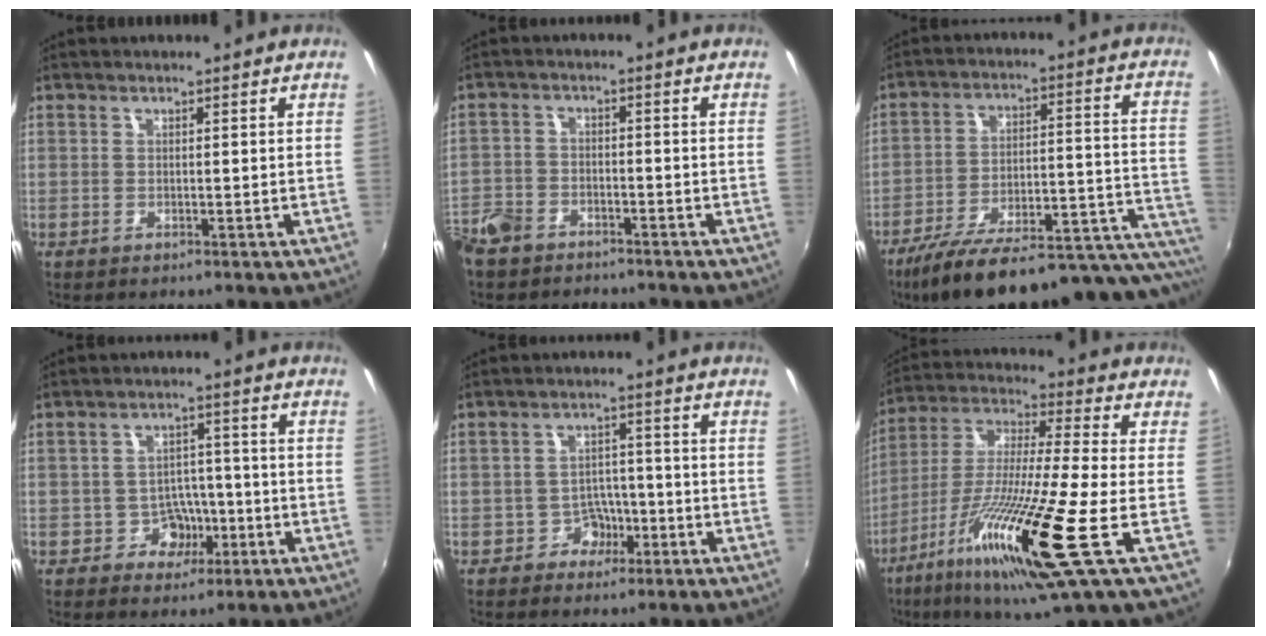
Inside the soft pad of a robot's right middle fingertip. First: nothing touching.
{"total": 9.2, "force": [-6.9, 5.5, 2.7], "torque": [-0.085, 0.000, -0.128]}
{"total": 28.2, "force": [-20.7, 7.7, 17.5], "torque": [-0.240, -0.035, -0.281]}
{"total": 4.6, "force": [-2.1, 3.8, 1.4], "torque": [-0.030, 0.014, -0.021]}
{"total": 3.6, "force": [-2.1, 2.8, 0.7], "torque": [-0.013, 0.013, -0.030]}
{"total": 19.7, "force": [-7.9, -0.3, 18.0], "torque": [-0.346, -0.041, -0.157]}